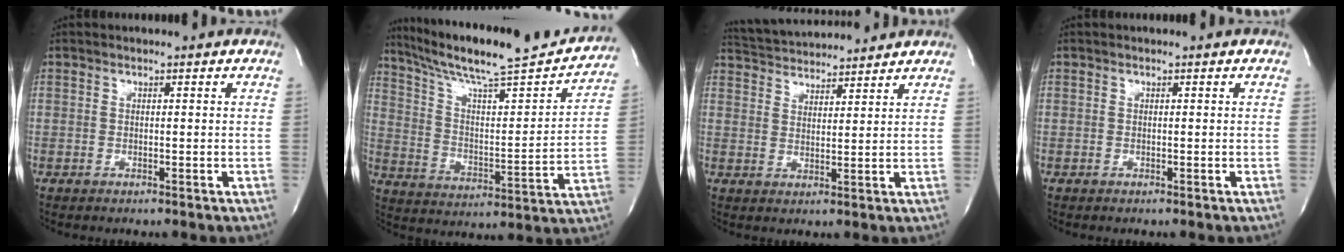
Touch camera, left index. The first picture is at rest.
{"total": 23.5, "force": [21.0, 1.5, 10.2], "torque": [-0.172, -0.022, 0.313]}
{"total": 10.3, "force": [10.0, 1.0, 2.4], "torque": [-0.053, 0.024, 0.159]}
{"total": 0.0}